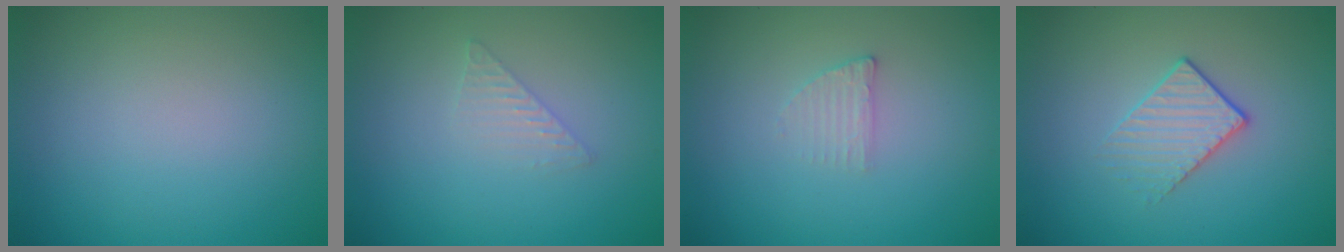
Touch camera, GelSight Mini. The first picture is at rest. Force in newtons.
{"total": 1.4, "press": 1.4, "slide": 0.1}
{"total": 1.2, "press": 1.2, "slide": 0.3}
{"total": 1.8, "press": 1.4, "slide": 1.1}